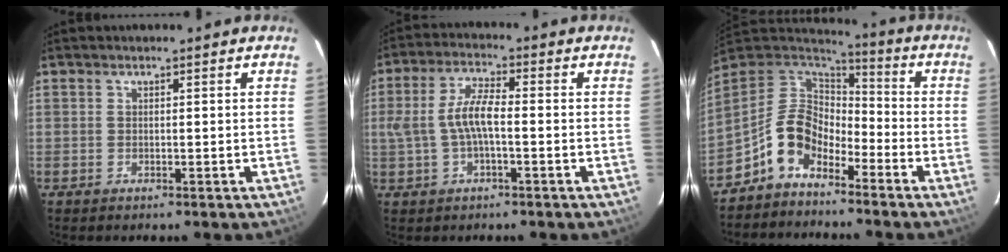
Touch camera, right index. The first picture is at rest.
{"total": 6.8, "force": [-1.0, 2.2, 6.4], "torque": [-0.133, 0.011, -0.014]}
{"total": 10.5, "force": [-6.4, 6.0, 5.7], "torque": [-0.118, 0.027, -0.128]}